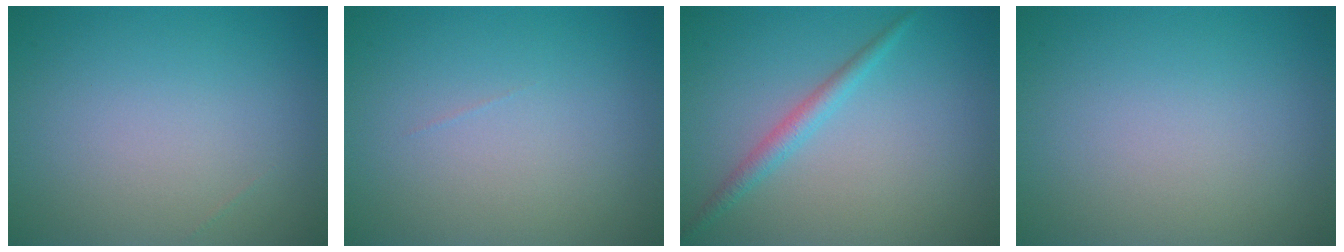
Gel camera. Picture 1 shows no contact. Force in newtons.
{"total": 0.0}
{"total": 1.8, "press": 1.8, "slide": 0.1}
{"total": 0.0}